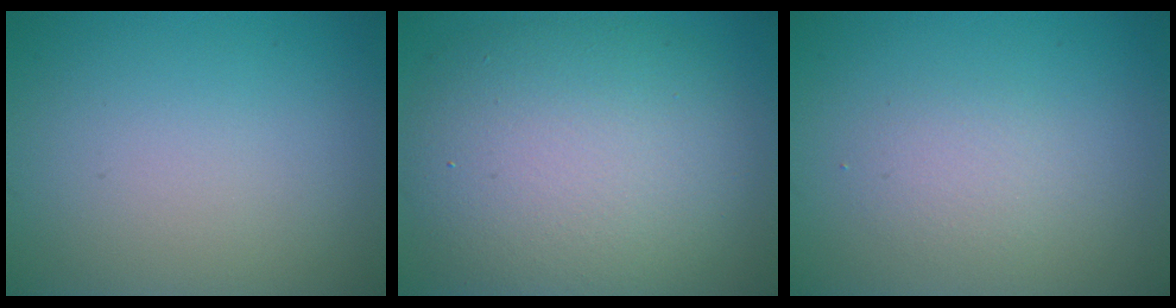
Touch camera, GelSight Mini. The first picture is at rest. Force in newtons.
{"total": 10.5, "press": 10.5, "slide": 1.1}
{"total": 1.6, "press": 1.6, "slide": 0.1}